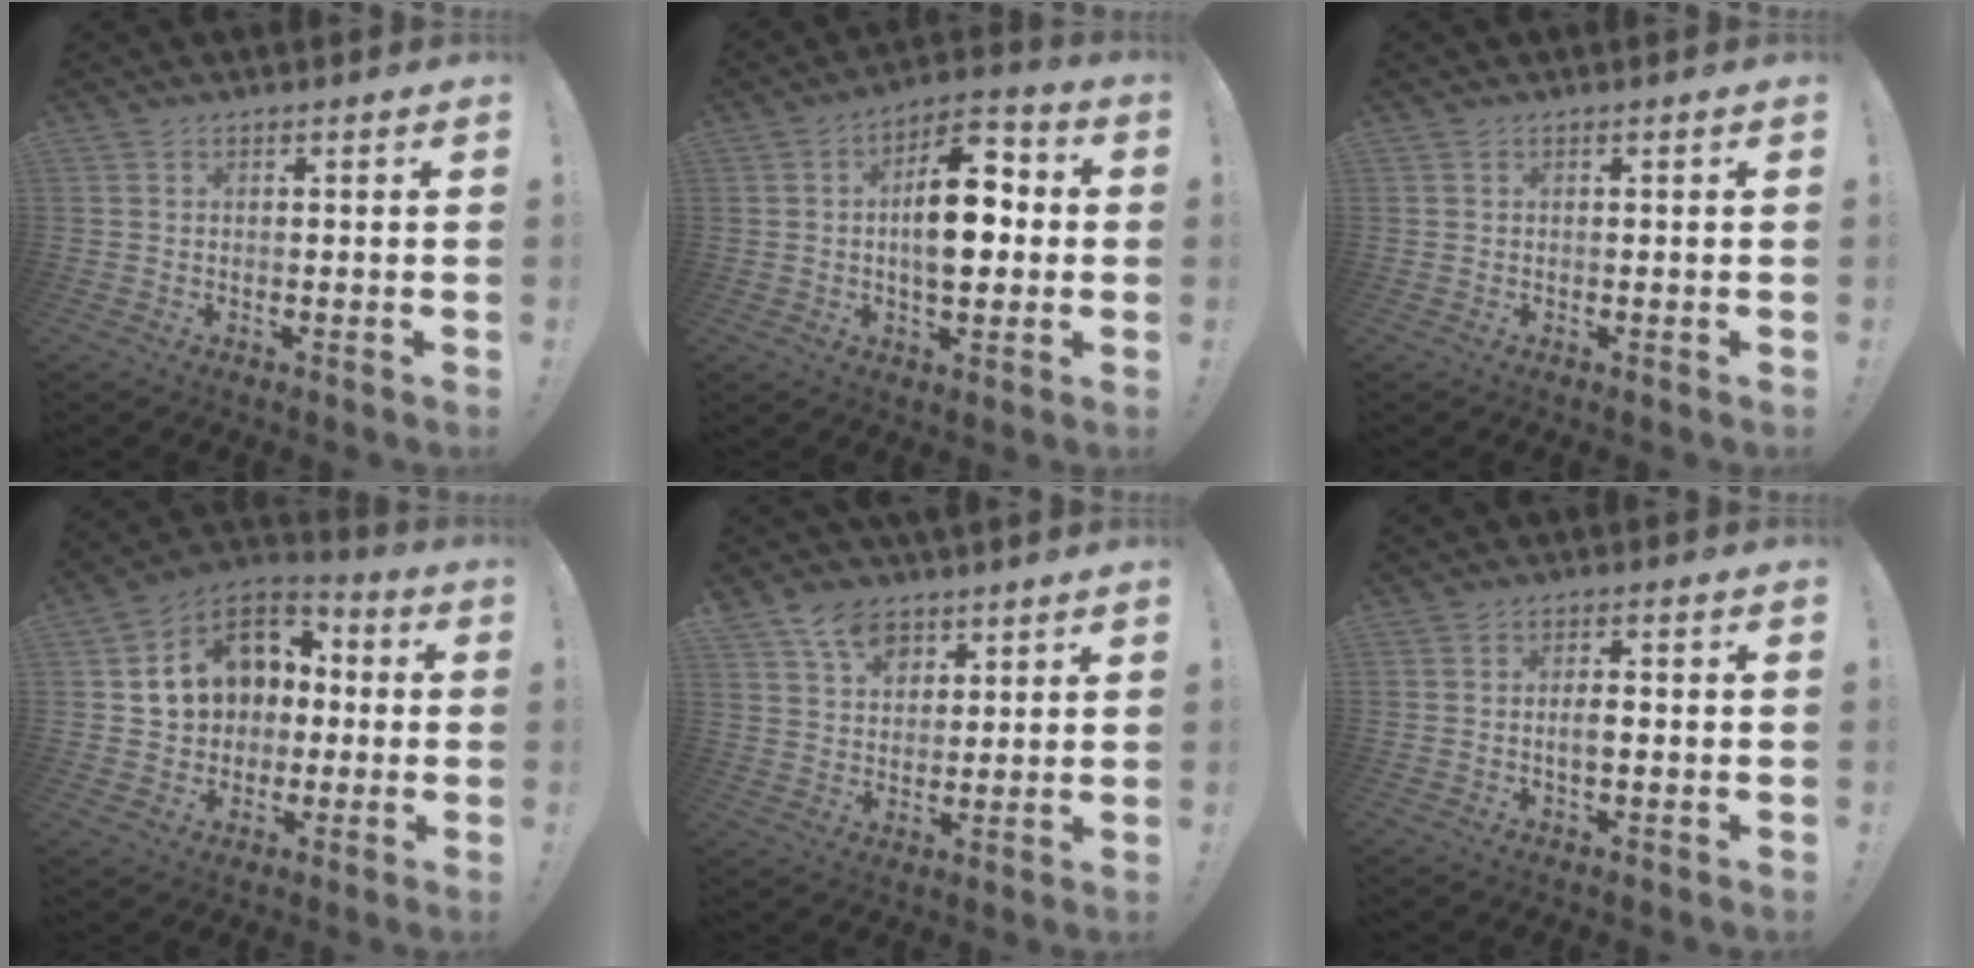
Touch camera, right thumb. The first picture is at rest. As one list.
[{"total": 15.0, "force": [0.1, 8.3, 12.5], "torque": [-0.186, 0.012, 0.001]}, {"total": 0.0}, {"total": 13.7, "force": [2.9, 11.6, 6.7], "torque": [-0.093, 0.001, 0.065]}, {"total": 9.4, "force": [6.2, 5.9, 3.8], "torque": [-0.062, -0.031, 0.120]}, {"total": 3.1, "force": [-0.5, 1.3, 2.8], "torque": [-0.043, 0.003, -0.012]}]